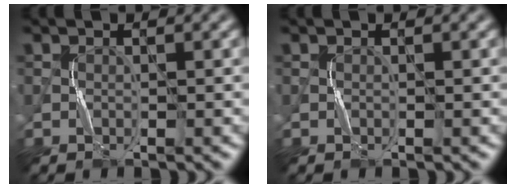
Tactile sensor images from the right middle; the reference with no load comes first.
{"total": 0.0}